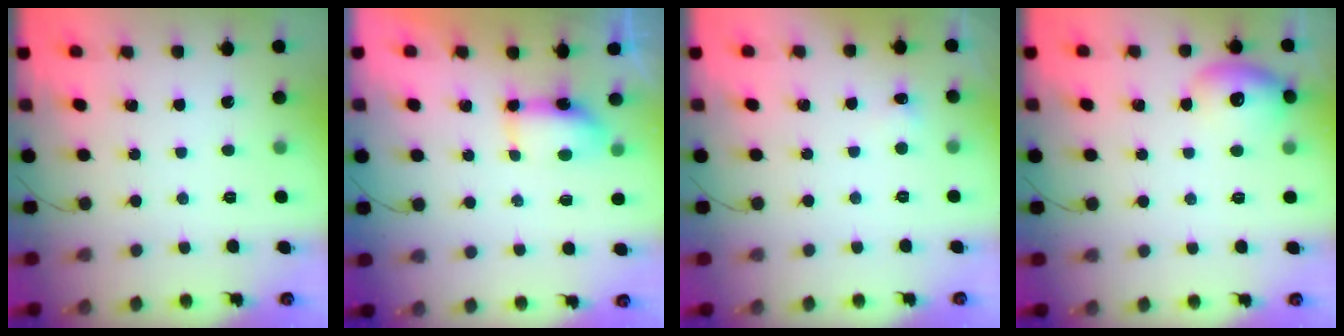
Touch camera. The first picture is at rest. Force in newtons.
{"total": 6.1, "press": 6.0, "slide": 1.1}
{"total": 3.9, "press": 3.7, "slide": 1.3}
{"total": 10.6, "press": 10.5, "slide": 1.3}